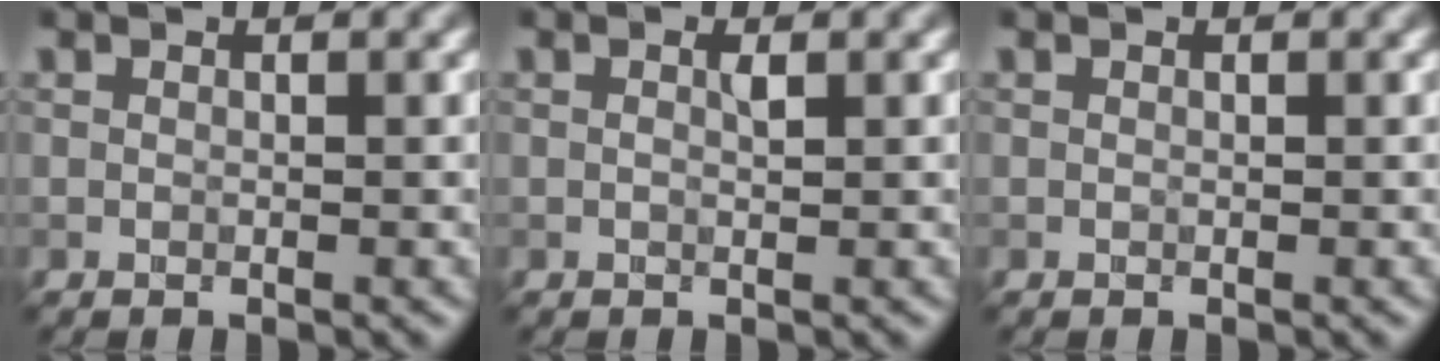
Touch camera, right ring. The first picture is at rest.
{"total": 0.7, "force": [0.2, 0.0, 0.7], "torque": [-0.016, 0.002, 0.004]}
{"total": 0.0}